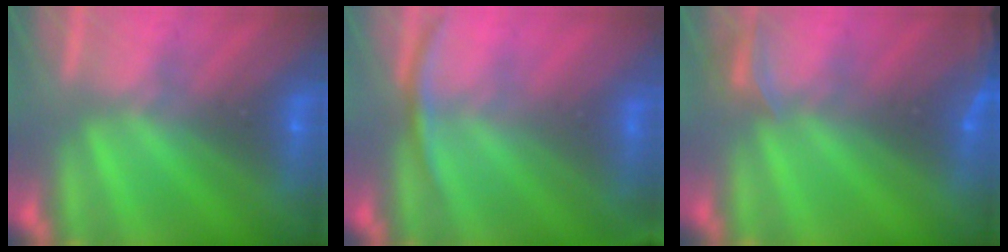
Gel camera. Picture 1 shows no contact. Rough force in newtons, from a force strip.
{"total": 2.8}
{"total": 2.5}